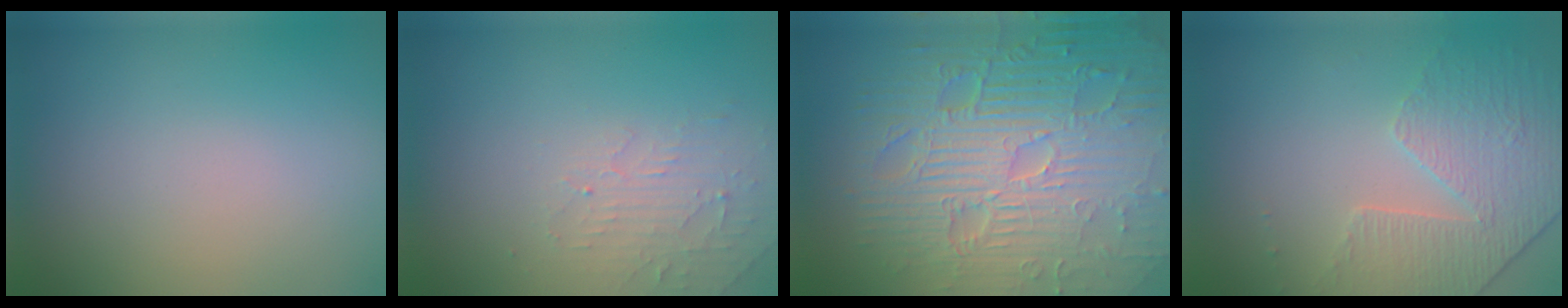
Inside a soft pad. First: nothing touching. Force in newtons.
{"total": 2.4, "press": 2.3, "slide": 0.5}
{"total": 12.2, "press": 7.8, "slide": 9.4}
{"total": 4.7, "press": 3.4, "slide": 3.2}